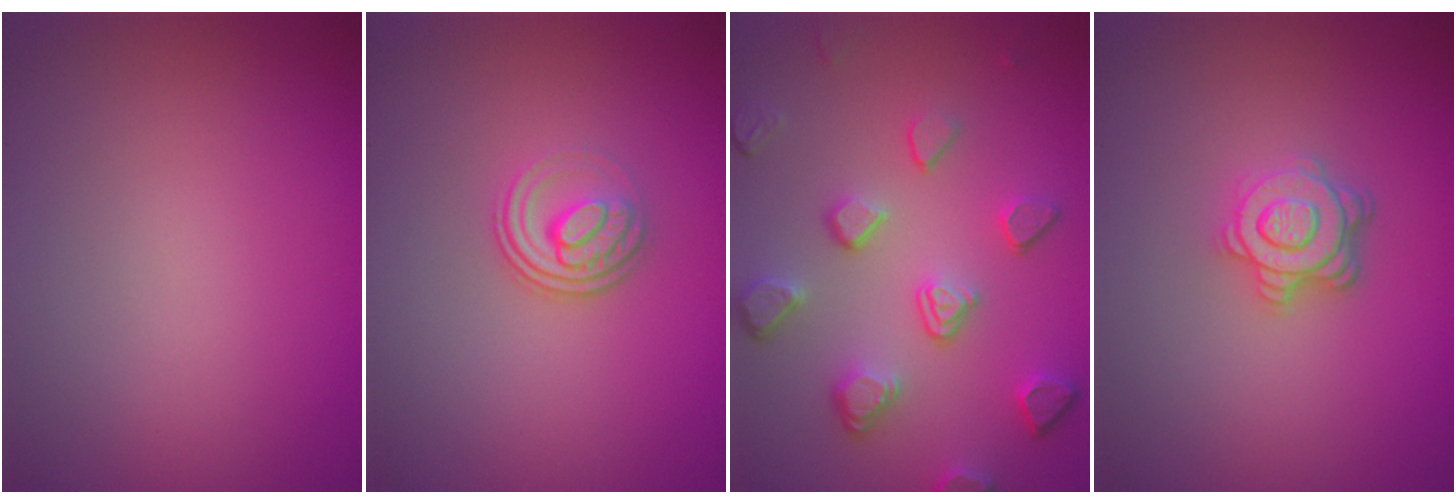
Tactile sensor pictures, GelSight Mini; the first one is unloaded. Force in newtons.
{"total": 3.3, "press": 2.4, "slide": 2.2}
{"total": 4.9, "press": 3.7, "slide": 3.3}
{"total": 4.1, "press": 3.2, "slide": 2.6}